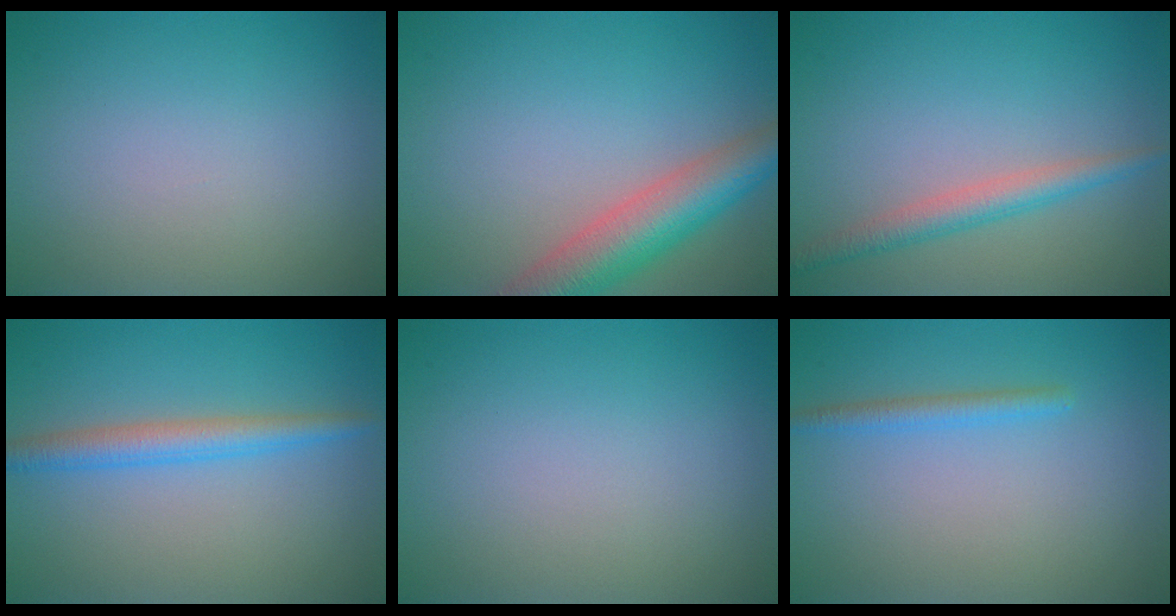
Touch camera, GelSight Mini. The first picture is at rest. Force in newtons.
{"total": 6.7, "press": 6.7, "slide": 0.2}
{"total": 2.6, "press": 2.6, "slide": 0.0}
{"total": 3.0, "press": 3.0, "slide": 0.2}
{"total": 0.0}
{"total": 1.6, "press": 1.6, "slide": 0.0}